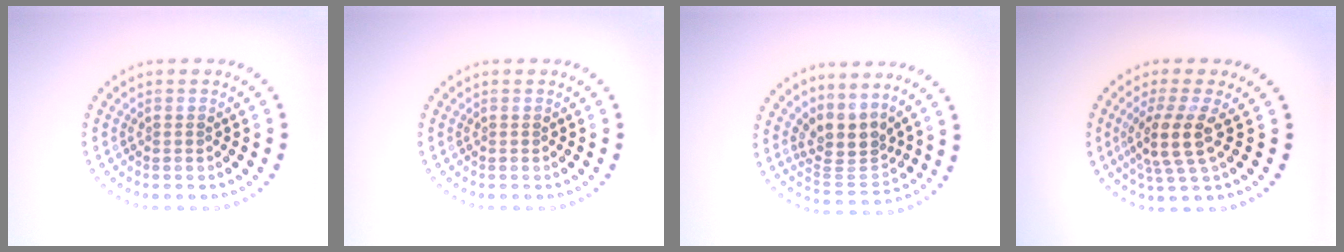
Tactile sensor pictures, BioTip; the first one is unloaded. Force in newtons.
{"total": 0.0}
{"total": 3.3, "press": 2.5, "slide": 2.2}
{"total": 3.7, "press": 2.8, "slide": 2.4}